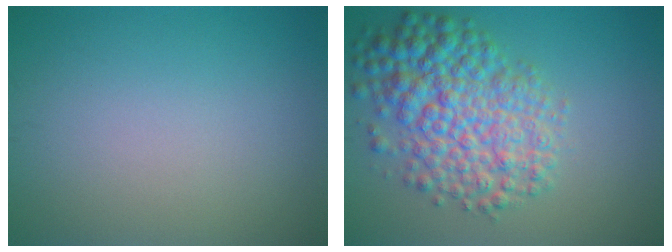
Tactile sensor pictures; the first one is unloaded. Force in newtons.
{"total": 7.7, "press": 7.7, "slide": 0.2}